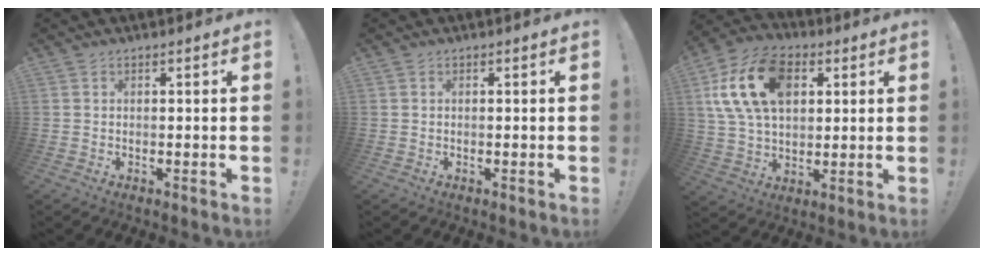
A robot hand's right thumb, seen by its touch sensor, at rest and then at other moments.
{"total": 0.0}
{"total": 19.5, "force": [6.3, 12.9, 13.1], "torque": [-0.239, -0.015, 0.112]}